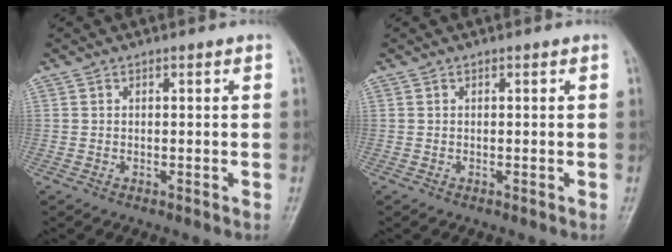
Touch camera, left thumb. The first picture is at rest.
{"total": 0.0}